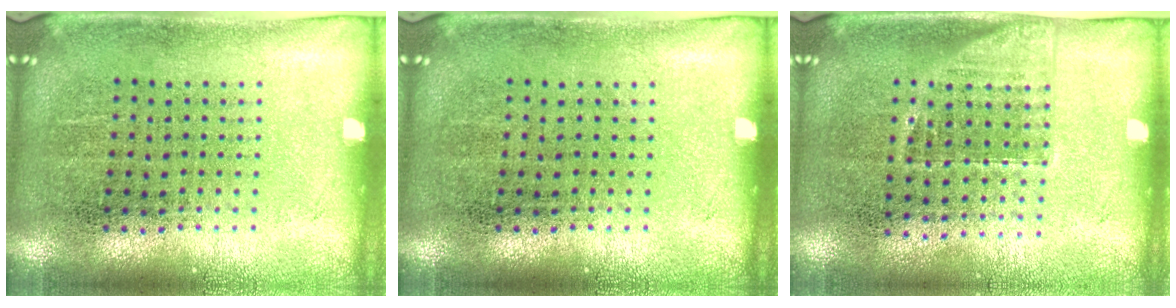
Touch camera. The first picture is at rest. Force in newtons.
{"total": 0.0}
{"total": 1.2, "press": 1.0, "slide": 0.8}